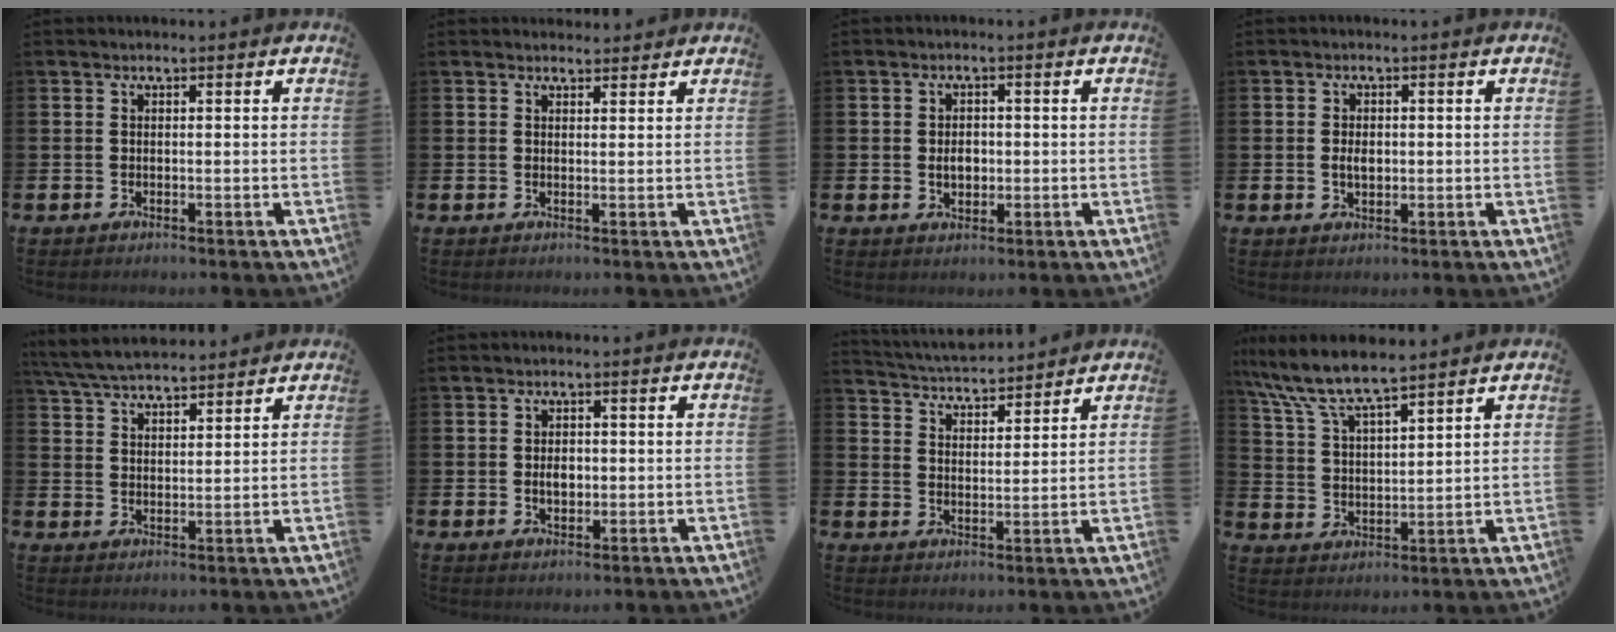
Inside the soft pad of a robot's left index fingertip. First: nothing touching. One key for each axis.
{"total": 1.7, "fx": 1.6, "fy": 0.5, "fz": 0.0, "tx": 0.012, "ty": -0.007, "tz": 0.028}
{"total": 2.6, "fx": -0.1, "fy": 1.9, "fz": 1.7, "tx": -0.013, "ty": -0.003, "tz": -0.009}
{"total": 2.3, "fx": 0.0, "fy": 1.5, "fz": 1.8, "tx": -0.013, "ty": -0.003, "tz": -0.006}
{"total": 5.8, "fx": 5.6, "fy": 0.9, "fz": 1.4, "tx": -0.045, "ty": -0.023, "tz": 0.101}
{"total": 2.4, "fx": -0.1, "fy": 1.7, "fz": 1.7, "tx": -0.012, "ty": -0.001, "tz": -0.008}
{"total": 4.8, "fx": 4.8, "fy": 0.5, "fz": 0.2, "tx": -0.021, "ty": -0.031, "tz": 0.085}
{"total": 7.9, "fx": 7.2, "fy": 1.0, "fz": 2.9, "tx": -0.085, "ty": -0.034, "tz": 0.127}